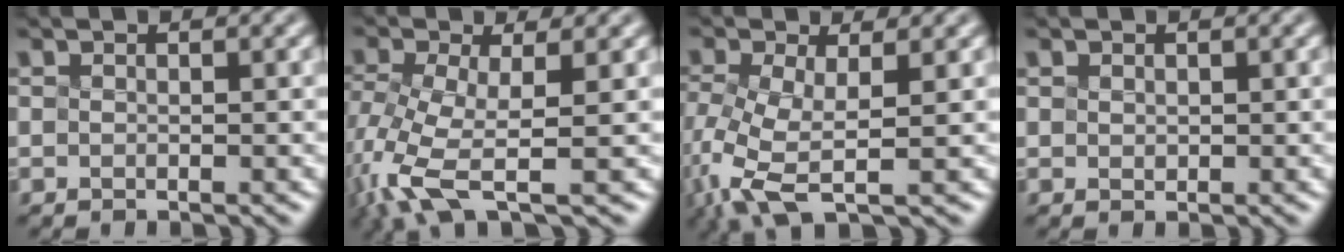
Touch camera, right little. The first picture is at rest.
{"total": 5.2, "force": [-4.0, 0.3, 3.4], "torque": [-0.110, -0.026, -0.052]}
{"total": 4.3, "force": [-3.1, 0.3, 3.0], "torque": [-0.100, -0.024, -0.033]}
{"total": 1.6, "force": [-0.5, -1.0, -1.2], "torque": [0.002, -0.015, 0.025]}